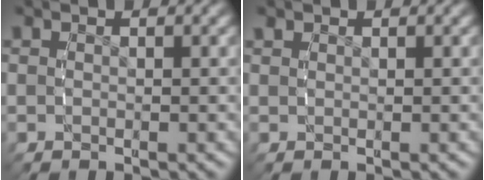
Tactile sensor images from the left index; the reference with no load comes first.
{"total": 0.5, "force": [0.5, -0.1, 0.1], "torque": [0.001, 0.000, 0.017]}